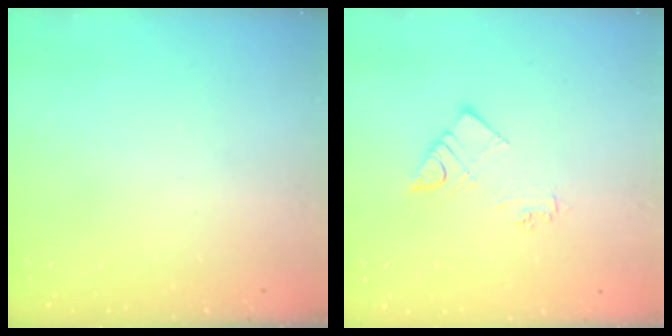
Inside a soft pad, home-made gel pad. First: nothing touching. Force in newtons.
{"total": 7.3, "press": 7.2, "slide": 0.7}